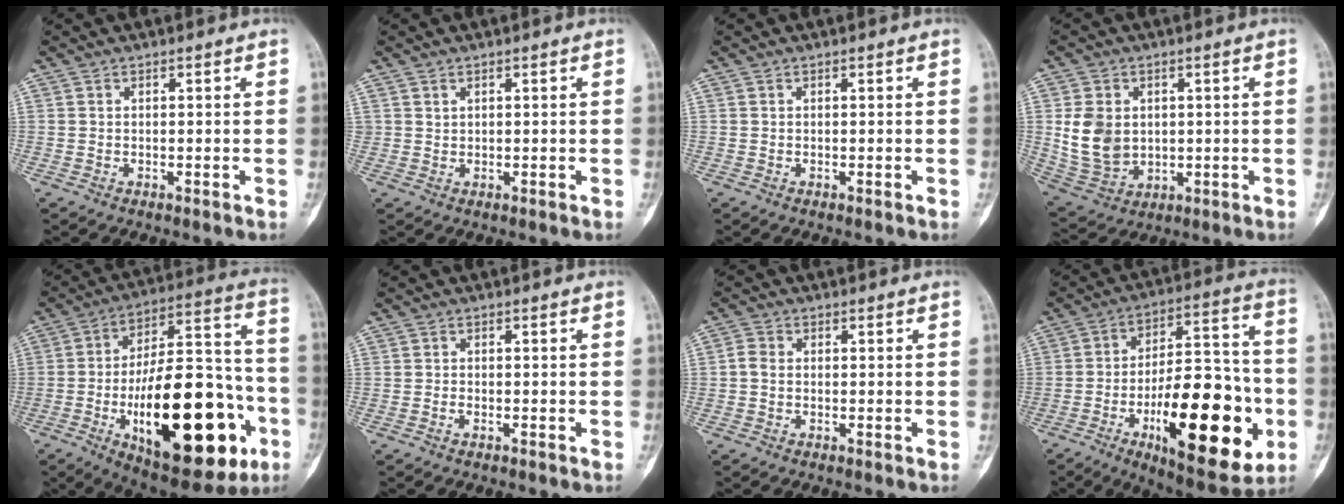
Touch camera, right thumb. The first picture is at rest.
{"total": 0.8, "force": [0.6, 0.4, 0.2], "torque": [0.002, -0.005, 0.011]}
{"total": 0.0}
{"total": 10.1, "force": [1.3, 7.9, 6.2], "torque": [-0.101, -0.008, 0.045]}
{"total": 32.9, "force": [-10.8, 13.9, 27.8], "torque": [-0.404, 0.040, -0.150]}
{"total": 0.7, "force": [-0.4, 0.4, 0.4], "torque": [-0.005, 0.003, -0.008]}
{"total": 2.1, "force": [-0.1, 1.6, 1.4], "torque": [-0.027, 0.005, -0.007]}
{"total": 28.1, "force": [-9.0, 11.2, 24.2], "torque": [-0.346, 0.031, -0.125]}